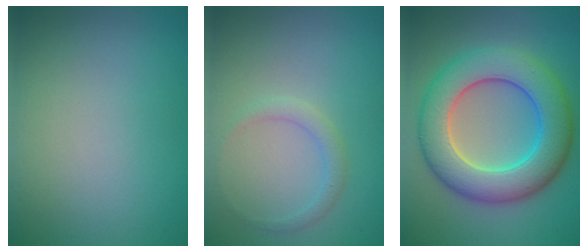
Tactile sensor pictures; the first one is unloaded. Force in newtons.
{"total": 1.4, "press": 1.4, "slide": 0.1}
{"total": 9.1, "press": 9.1, "slide": 0.3}